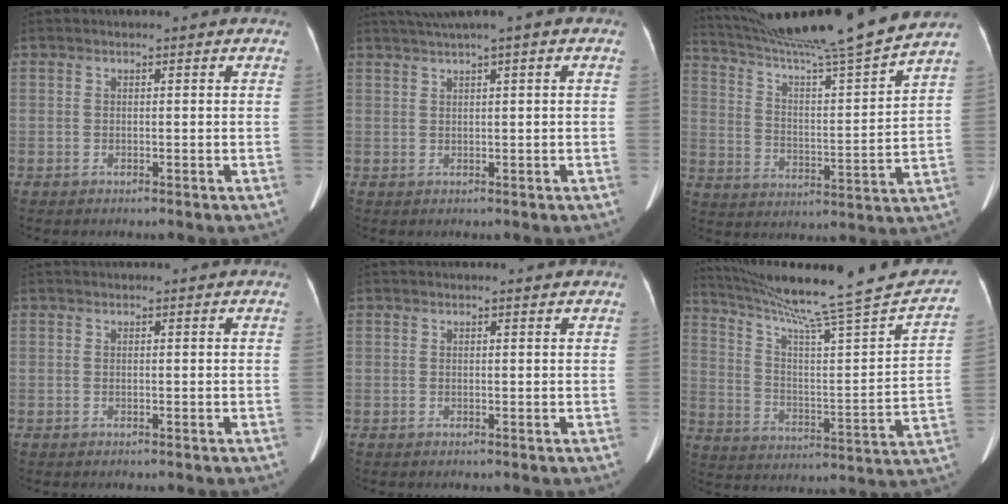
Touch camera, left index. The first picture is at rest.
{"total": 4.3, "force": [2.7, -0.7, 3.3], "torque": [-0.067, 0.023, 0.052]}
{"total": 21.2, "force": [19.0, -2.1, 9.2], "torque": [-0.162, -0.028, 0.291]}
{"total": 0.8, "force": [0.8, -0.1, 0.3], "torque": [-0.004, 0.018, 0.018]}
{"total": 1.6, "force": [1.5, -0.1, 0.5], "torque": [-0.010, 0.008, 0.020]}
{"total": 23.2, "force": [19.9, -1.0, 12.0], "torque": [-0.191, -0.054, 0.282]}